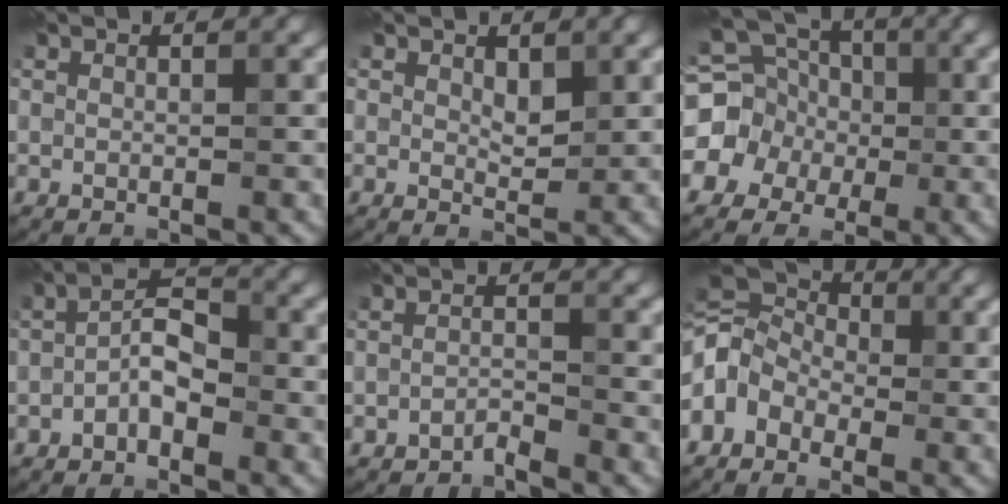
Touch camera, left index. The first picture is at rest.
{"total": 1.7, "force": [0.6, 1.1, 1.2], "torque": [-0.021, -0.005, 0.012]}
{"total": 10.3, "force": [-1.3, 9.6, 3.6], "torque": [-0.096, 0.011, -0.059]}
{"total": 3.1, "force": [-1.4, 1.4, 2.3], "torque": [-0.036, 0.013, -0.031]}
{"total": 1.3, "force": [-1.3, 0.1, 0.3], "torque": [-0.005, 0.004, -0.025]}
{"total": 5.7, "force": [-1.9, 4.3, 3.3], "torque": [-0.060, 0.013, -0.051]}